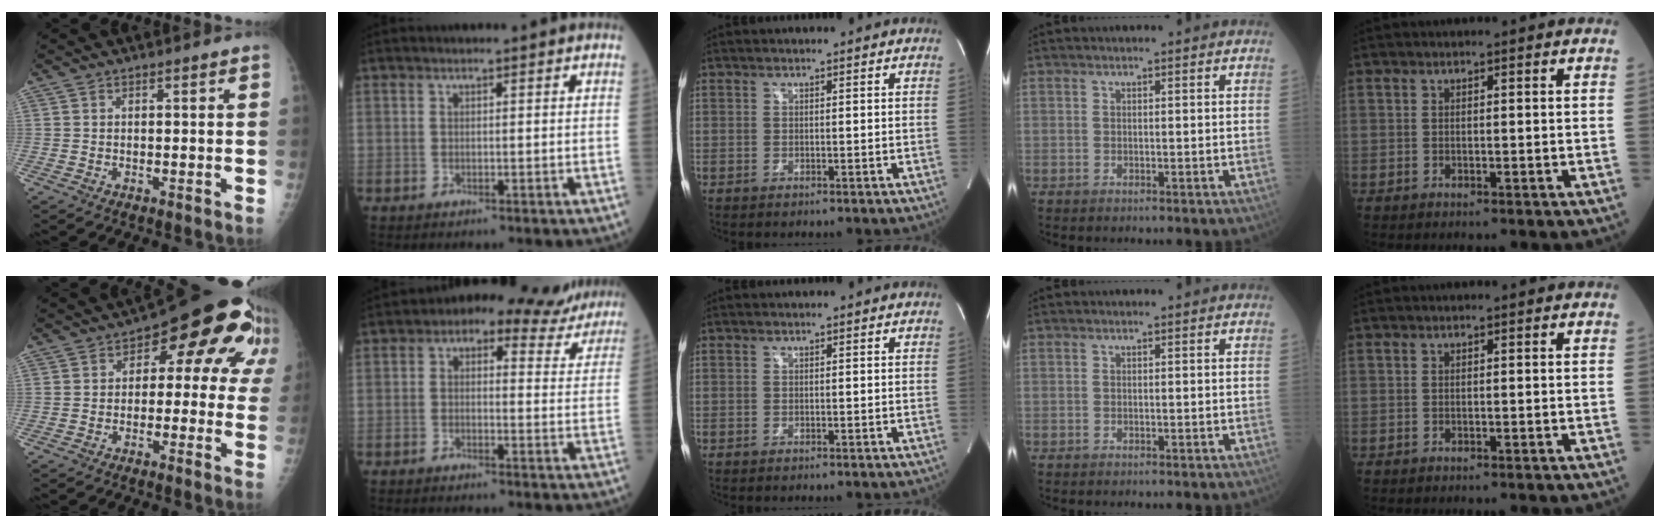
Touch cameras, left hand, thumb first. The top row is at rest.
{"thumb": {"total": 13.7, "force": [3.8, 8.1, 10.4], "torque": [-0.068, 0.018, 0.033]}, "index": {"total": 11.2, "force": [8.7, 5.1, 4.8], "torque": [-0.048, 0.029, 0.086]}}